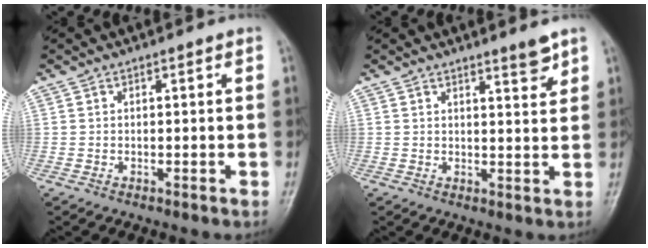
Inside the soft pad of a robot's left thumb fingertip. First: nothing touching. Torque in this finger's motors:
{"motor_torque": [-0.10, 0.24, 0.11, -0.03, 0.00]}